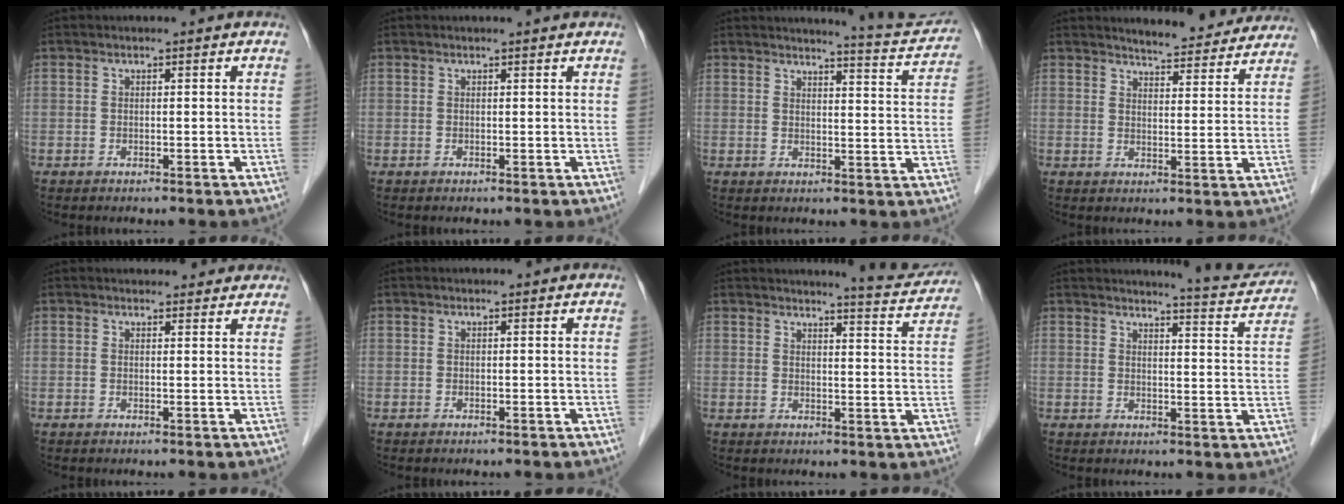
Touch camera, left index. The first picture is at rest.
{"total": 0.9, "force": [0.8, -0.1, 0.2], "torque": [-0.011, -0.001, 0.012]}
{"total": 8.0, "force": [7.9, -0.4, 0.9], "torque": [-0.022, -0.031, 0.088]}
{"total": 11.3, "force": [10.7, 1.9, 2.9], "torque": [-0.026, -0.017, 0.120]}
{"total": 5.0, "force": [4.5, 1.8, 1.1], "torque": [-0.002, 0.009, 0.046]}
{"total": 0.0}
{"total": 8.1, "force": [8.0, 0.1, 1.5], "torque": [-0.021, -0.028, 0.084]}
{"total": 9.3, "force": [9.1, 0.3, 1.9], "torque": [-0.025, -0.026, 0.097]}